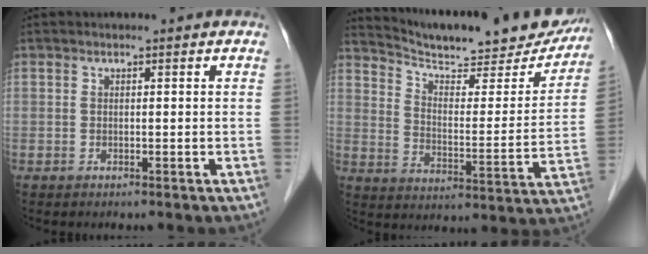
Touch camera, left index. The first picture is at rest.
{"total": 23.1, "force": [21.2, 4.3, 8.2], "torque": [-0.120, -0.036, 0.285]}